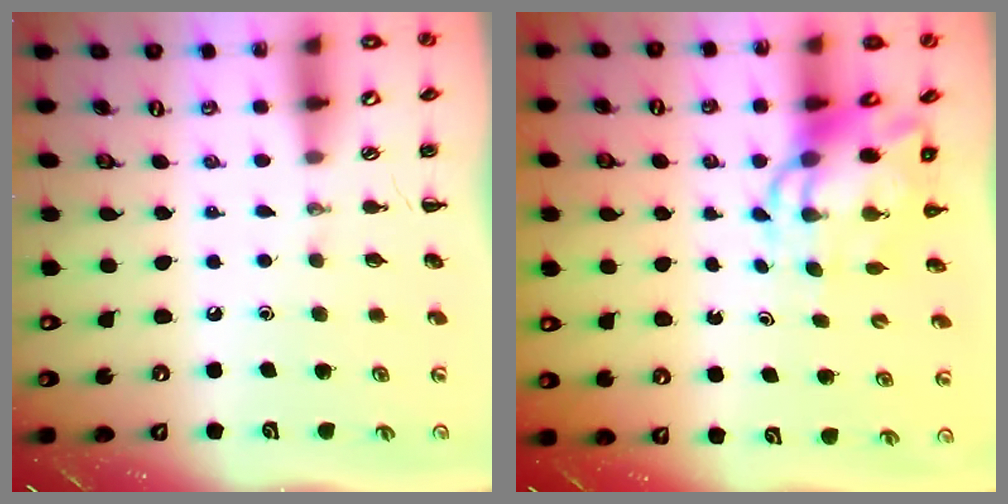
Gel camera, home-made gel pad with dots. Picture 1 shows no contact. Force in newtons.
{"total": 7.7, "press": 7.4, "slide": 2.2}